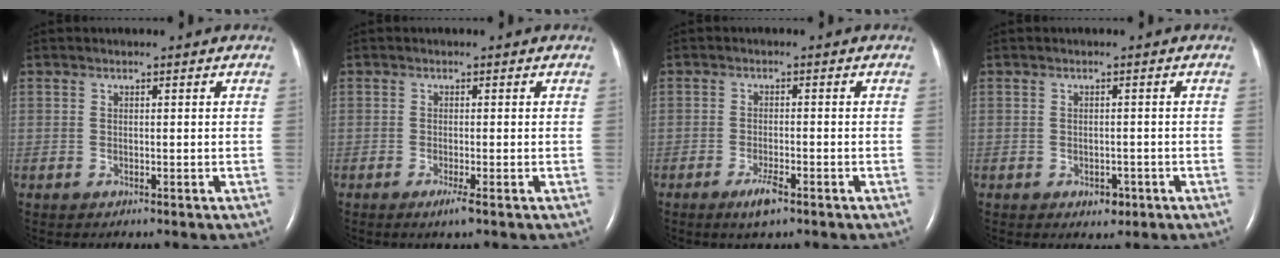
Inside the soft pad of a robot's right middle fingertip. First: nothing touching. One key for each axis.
{"total": 1.6, "fx": -0.9, "fy": -0.2, "fz": 1.3, "tx": -0.026, "ty": -0.005, "tz": -0.018}
{"total": 3.1, "fx": -2.0, "fy": 0.5, "fz": 2.3, "tx": -0.050, "ty": -0.004, "tz": -0.036}
{"total": 2.0, "fx": -1.0, "fy": 1.3, "fz": 1.1, "tx": -0.014, "ty": 0.002, "tz": -0.006}